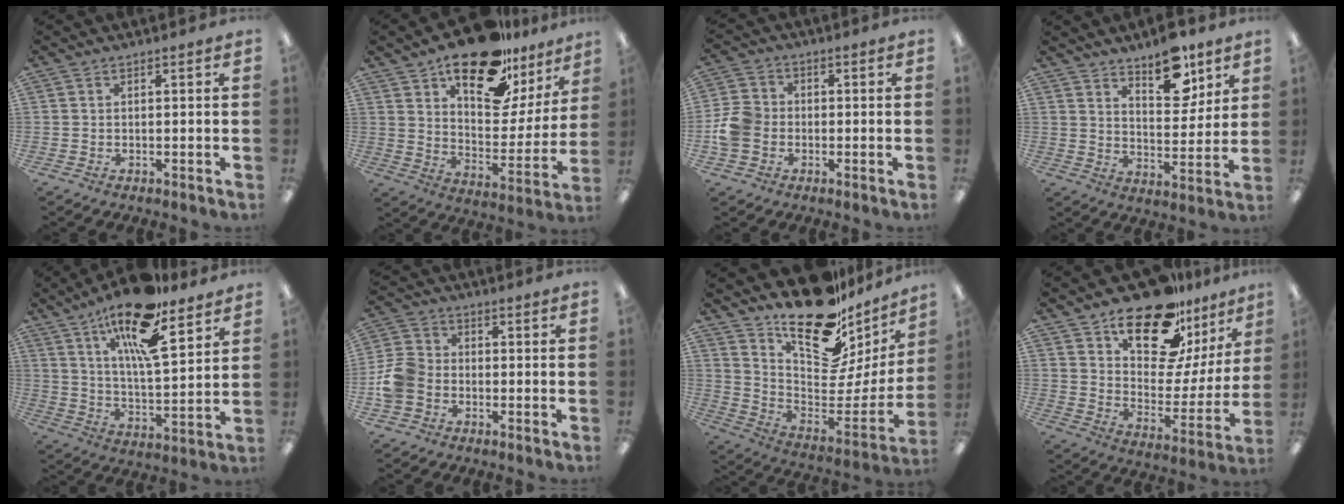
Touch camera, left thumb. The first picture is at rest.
{"total": 20.8, "force": [15.2, 9.0, 10.9], "torque": [-0.168, -0.096, 0.262]}
{"total": 7.7, "force": [-1.5, 6.5, 3.8], "torque": [-0.078, 0.018, -0.025]}
{"total": 12.0, "force": [8.8, 5.4, 6.1], "torque": [-0.065, -0.054, 0.150]}
{"total": 18.8, "force": [12.6, 5.6, 12.8], "torque": [-0.216, -0.065, 0.206]}
{"total": 8.2, "force": [-2.9, 6.6, 4.0], "torque": [-0.089, 0.030, -0.051]}
{"total": 23.3, "force": [18.1, 9.3, 11.2], "torque": [-0.153, -0.144, 0.312]}
{"total": 20.8, "force": [15.4, 9.3, 10.5], "torque": [-0.168, -0.107, 0.268]}